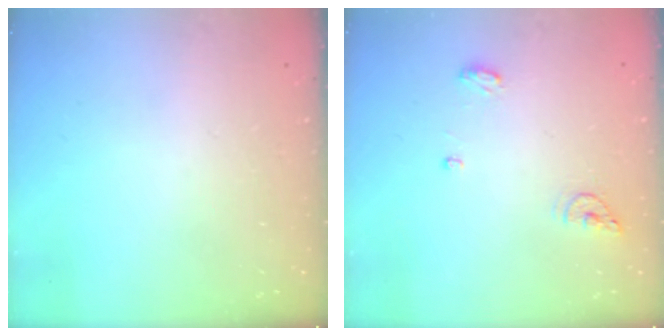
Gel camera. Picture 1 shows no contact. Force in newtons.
{"total": 10.0, "press": 7.3, "slide": 6.9}